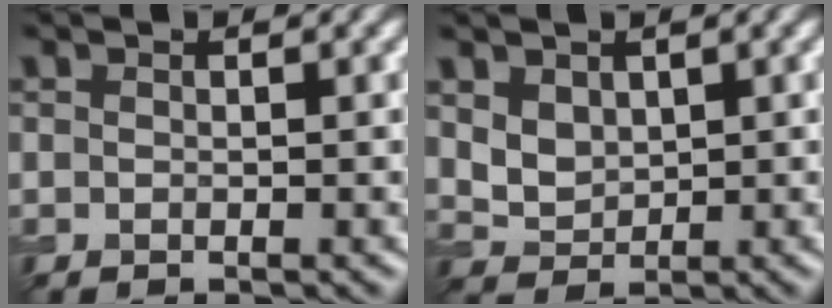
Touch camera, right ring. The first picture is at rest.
{"total": 3.5, "force": [1.5, 2.6, 1.8], "torque": [-0.049, -0.005, 0.041]}